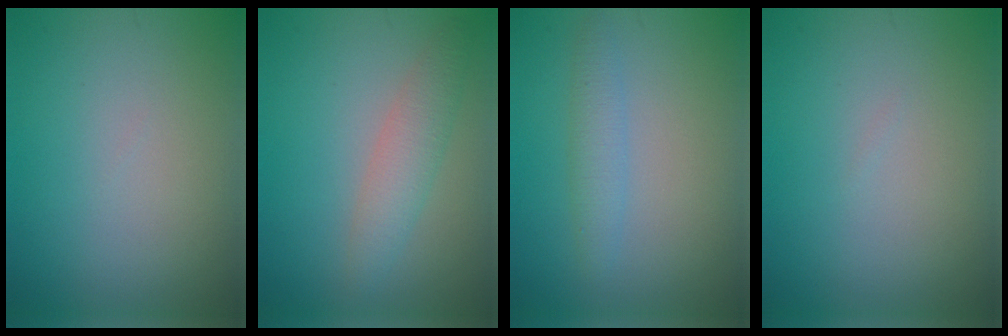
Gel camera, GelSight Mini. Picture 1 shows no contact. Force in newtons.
{"total": 2.8, "press": 2.8, "slide": 0.1}
{"total": 1.9, "press": 1.9, "slide": 0.1}
{"total": 0.0}